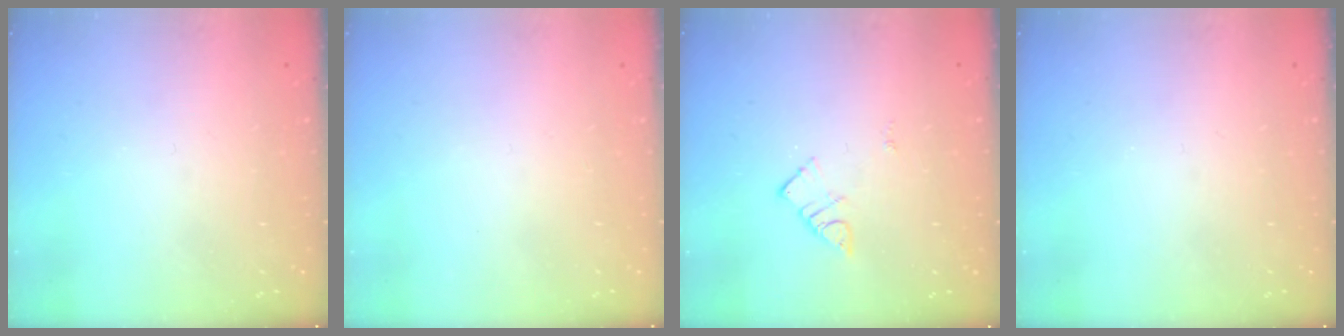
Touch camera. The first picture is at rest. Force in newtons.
{"total": 1.6, "press": 1.5, "slide": 0.1}
{"total": 4.8, "press": 4.8, "slide": 0.5}
{"total": 0.0}